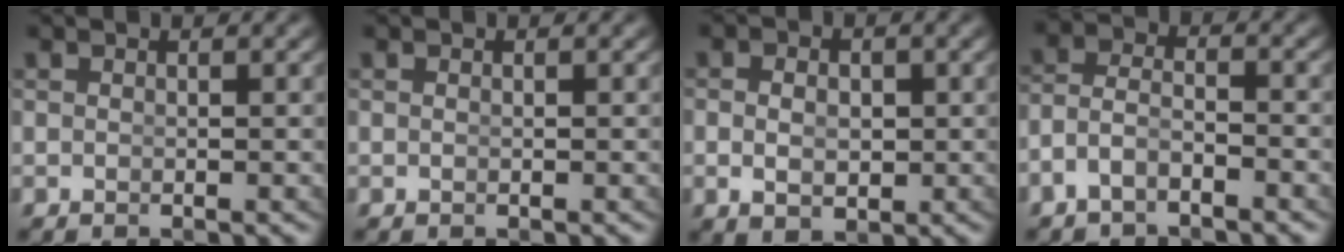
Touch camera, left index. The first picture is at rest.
{"total": 0.0}
{"total": 2.6, "force": [-0.6, 1.5, 2.0], "torque": [-0.030, -0.016, 0.003]}
{"total": 3.9, "force": [-2.3, 2.5, 1.9], "torque": [-0.052, -0.021, -0.036]}